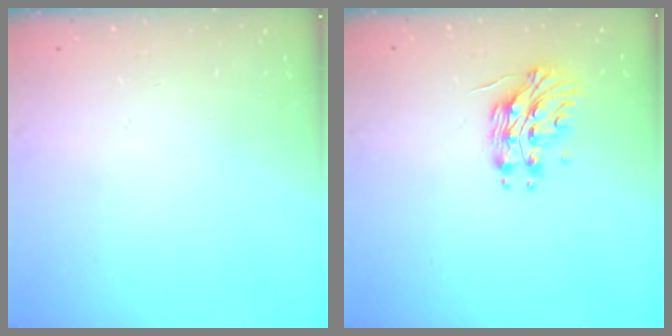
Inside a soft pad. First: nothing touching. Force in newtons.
{"total": 11.8, "press": 11.8, "slide": 0.6}